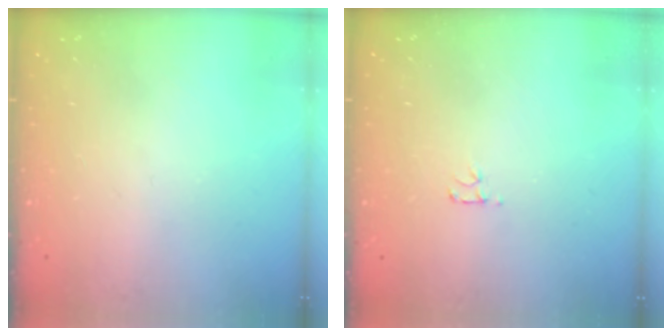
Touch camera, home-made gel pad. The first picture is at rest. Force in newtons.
{"total": 3.1, "press": 3.1, "slide": 0.4}